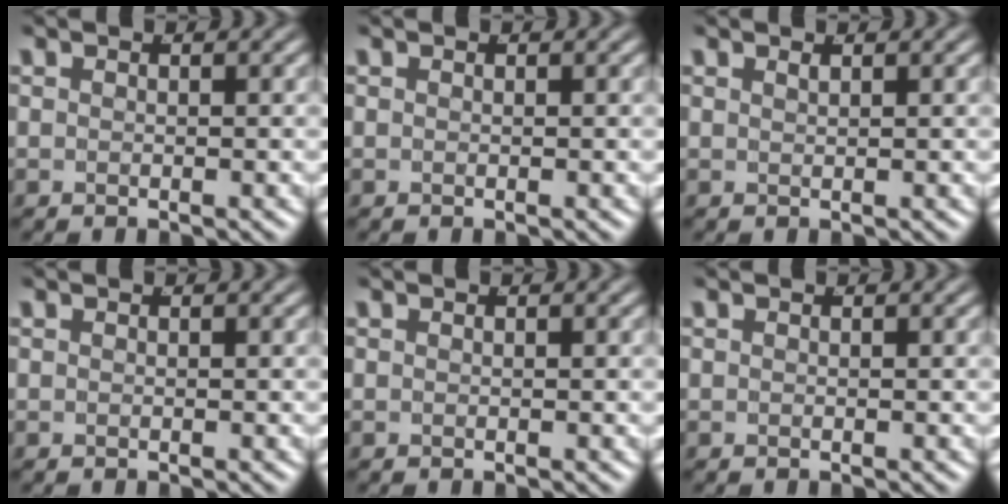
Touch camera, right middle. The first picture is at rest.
{"total": 0.0}
{"total": 0.6, "force": [0.3, -0.5, 0.2], "torque": [0.001, -0.003, 0.011]}
{"total": 0.0}
{"total": 0.0}
{"total": 0.0}